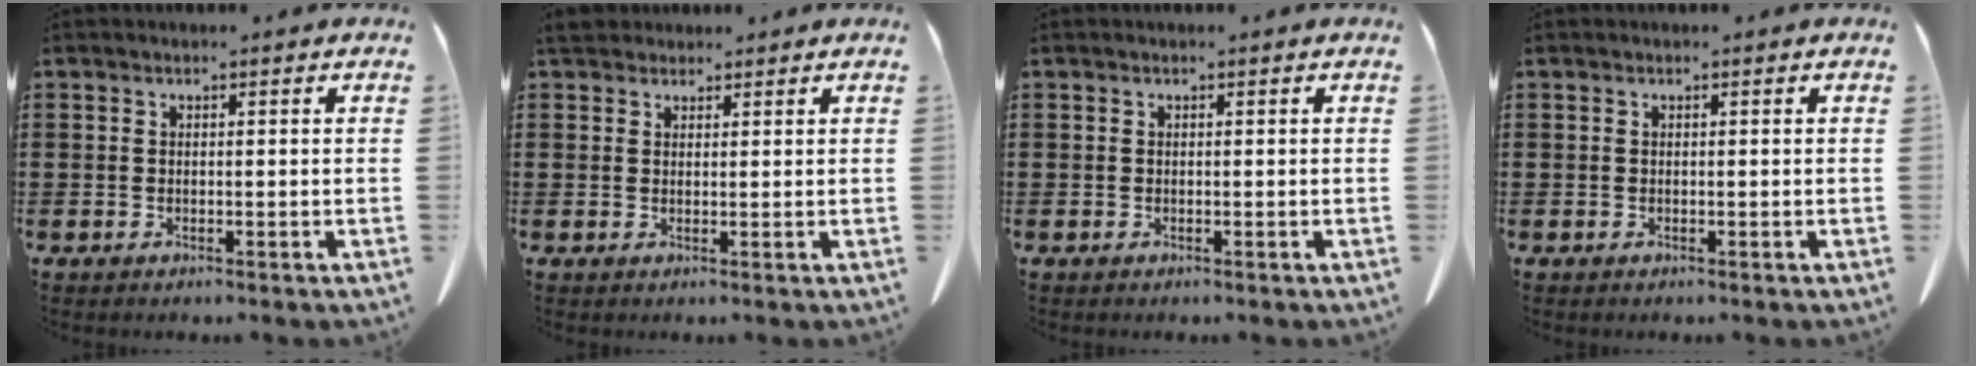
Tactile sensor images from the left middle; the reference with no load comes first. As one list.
[{"total": 3.0, "force": [2.5, 1.3, 1.1], "torque": [-0.021, 0.000, 0.046]}, {"total": 0.0}, {"total": 0.0}]